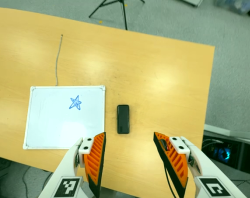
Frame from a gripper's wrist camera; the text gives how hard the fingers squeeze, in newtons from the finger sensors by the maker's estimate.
{"total": 0.0}